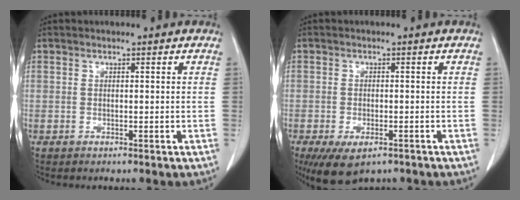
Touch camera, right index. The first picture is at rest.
{"total": 6.9, "force": [-4.4, 3.2, 4.3], "torque": [-0.072, -0.010, -0.066]}